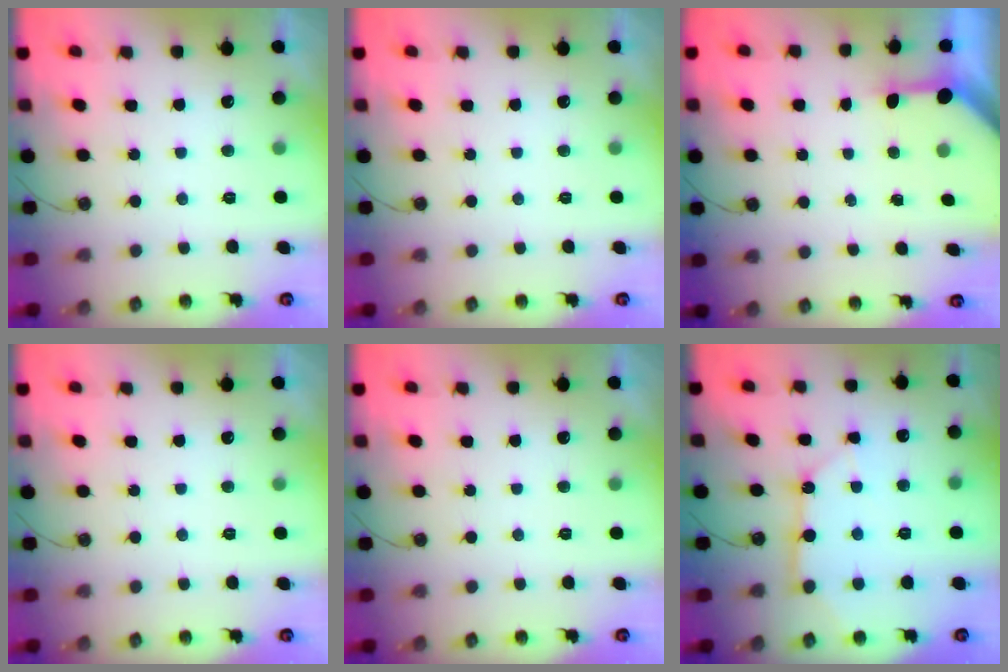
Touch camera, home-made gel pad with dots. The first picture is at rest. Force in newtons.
{"total": 0.0}
{"total": 3.4, "press": 3.4, "slide": 0.3}
{"total": 0.0}
{"total": 0.0}
{"total": 11.0, "press": 10.9, "slide": 1.0}